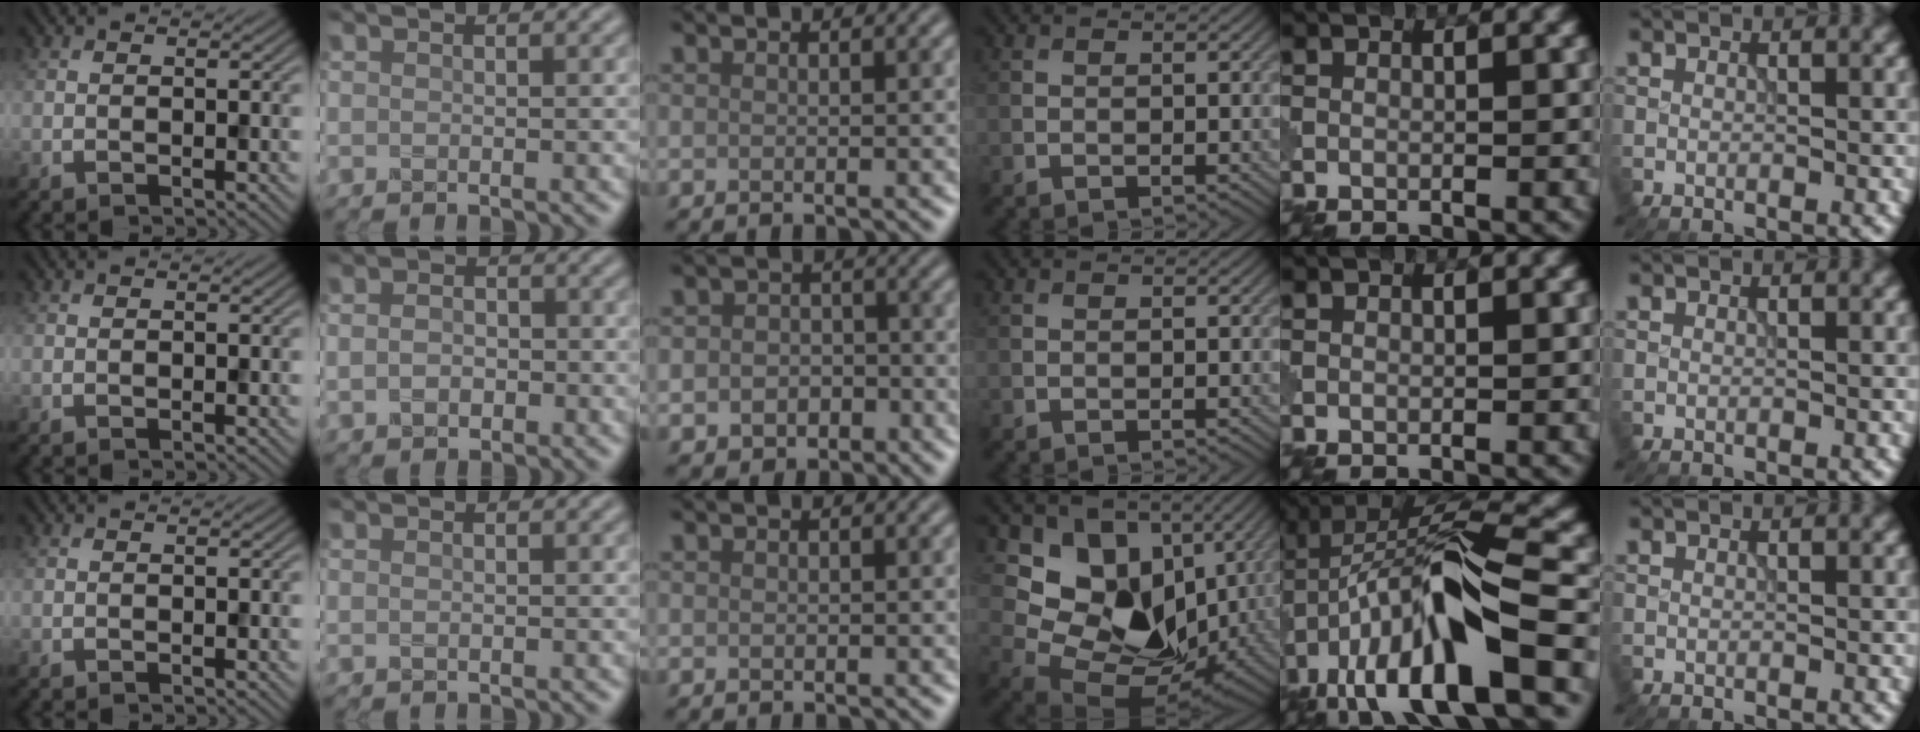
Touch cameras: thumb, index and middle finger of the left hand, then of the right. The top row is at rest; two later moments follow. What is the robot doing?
{"motion": "extract", "object": "pin"}